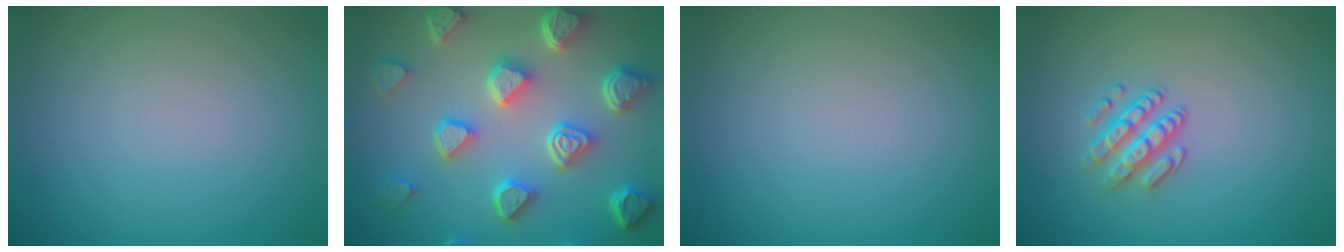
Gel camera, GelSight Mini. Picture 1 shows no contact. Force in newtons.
{"total": 7.7, "press": 5.9, "slide": 4.9}
{"total": 0.0}
{"total": 2.5, "press": 2.3, "slide": 0.9}